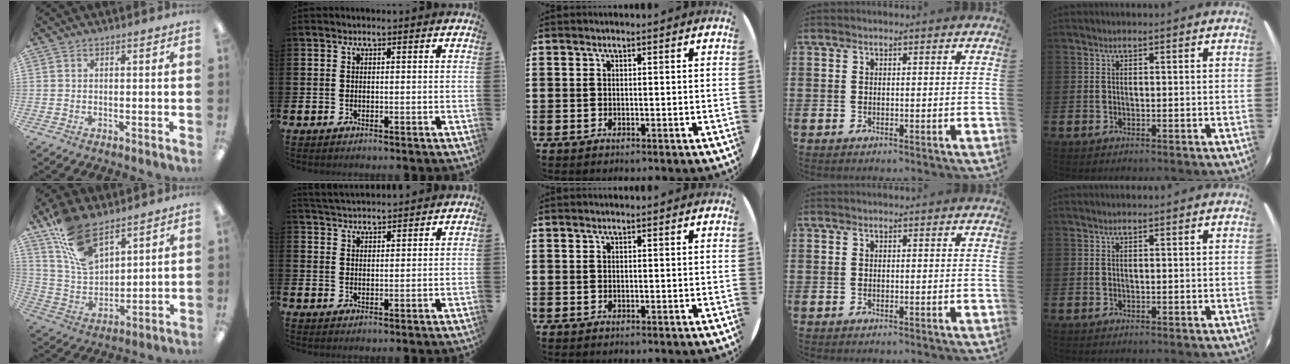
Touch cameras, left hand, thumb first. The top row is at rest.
{"thumb": {"total": 14.2, "force": [9.9, 6.6, 7.7], "torque": [-0.161, -0.041, 0.189]}, "index": {"total": 3.5, "force": [3.5, 0.3, 0.1], "torque": [-0.005, -0.016, 0.063]}}